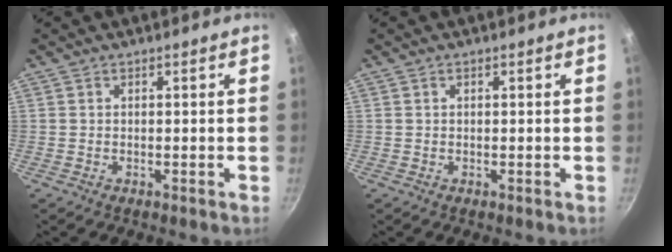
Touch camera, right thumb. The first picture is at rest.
{"total": 0.6, "force": [0.3, 0.3, 0.4], "torque": [-0.006, 0.002, 0.005]}